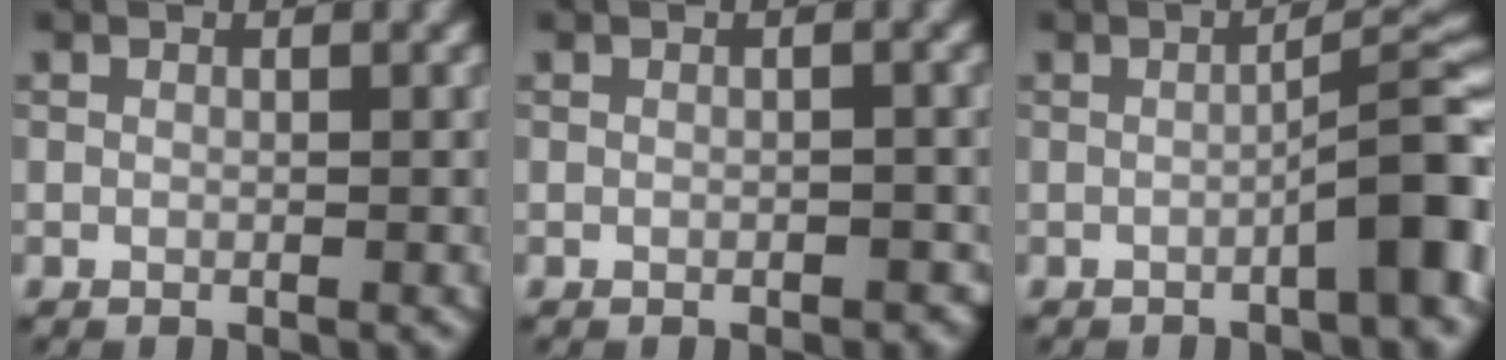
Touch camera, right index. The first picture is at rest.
{"total": 0.9, "force": [-0.3, 0.5, 0.6], "torque": [-0.007, -0.003, -0.002]}
{"total": 5.7, "force": [-2.0, 0.9, 5.2], "torque": [-0.065, 0.025, -0.032]}